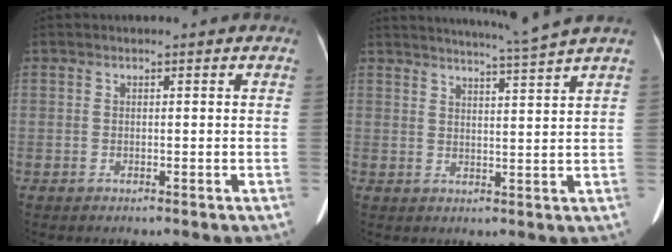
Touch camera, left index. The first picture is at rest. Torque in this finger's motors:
{"motor_torque": [-0.12, -0.14, -0.01, 0.01]}